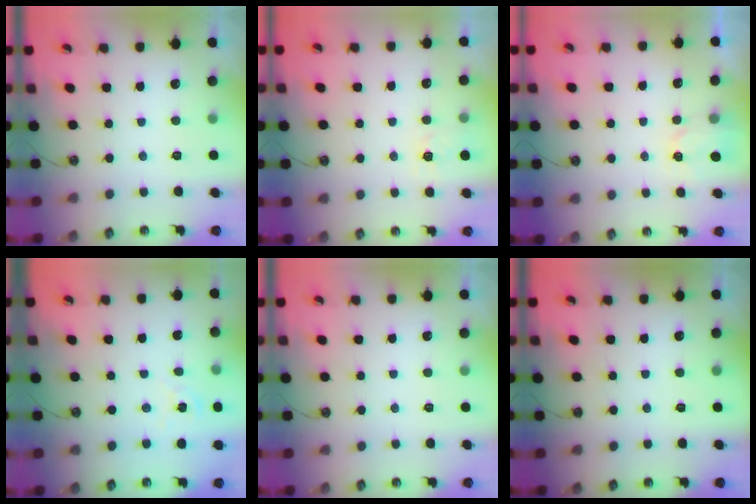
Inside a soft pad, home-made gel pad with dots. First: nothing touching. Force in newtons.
{"total": 3.2, "press": 3.2, "slide": 0.4}
{"total": 2.7, "press": 2.7, "slide": 0.4}
{"total": 1.8, "press": 1.8, "slide": 0.3}
{"total": 0.0}
{"total": 0.0}